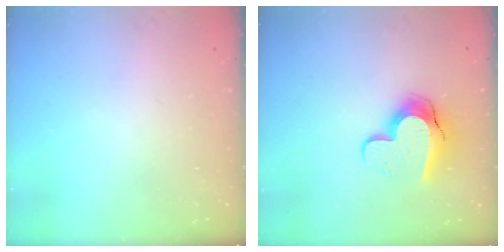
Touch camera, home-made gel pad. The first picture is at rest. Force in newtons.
{"total": 11.2, "press": 11.2, "slide": 1.0}